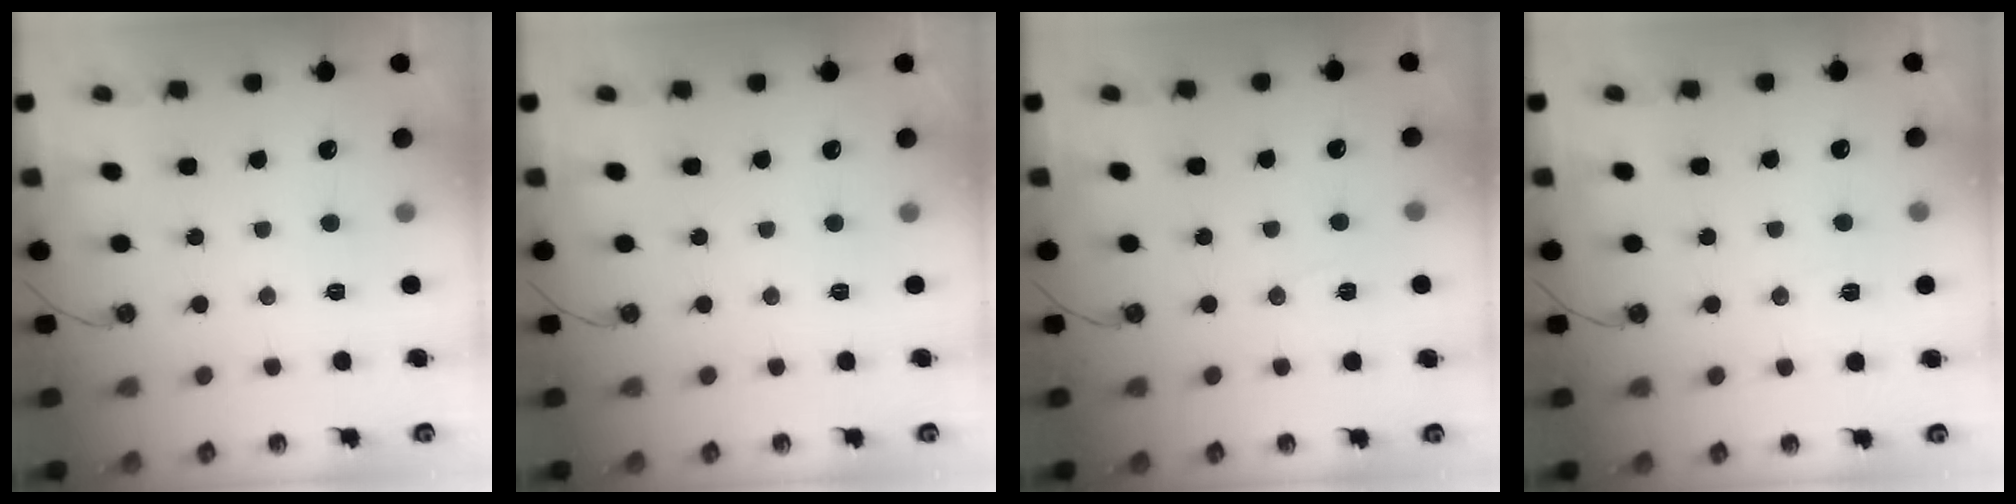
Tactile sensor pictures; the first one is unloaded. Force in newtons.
{"total": 0.0}
{"total": 6.6, "press": 4.8, "slide": 4.5}
{"total": 5.7, "press": 4.7, "slide": 3.2}